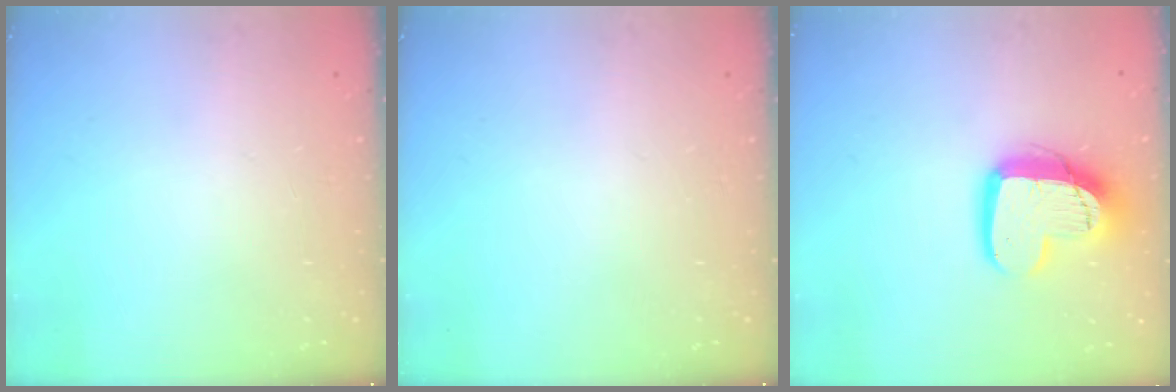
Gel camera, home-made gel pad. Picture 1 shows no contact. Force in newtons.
{"total": 0.0}
{"total": 14.0, "press": 13.9, "slide": 1.3}